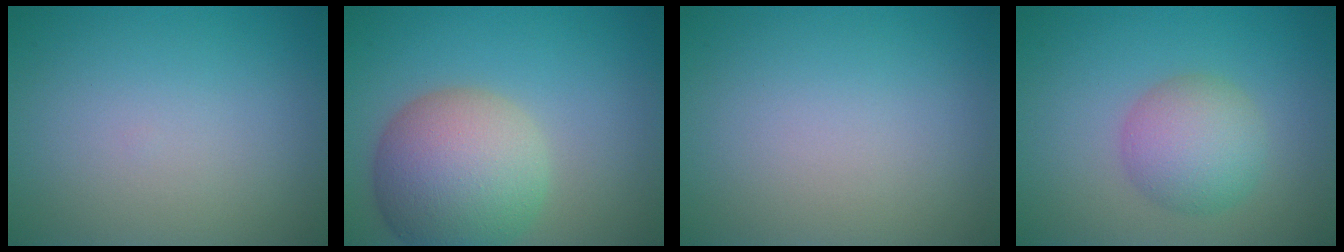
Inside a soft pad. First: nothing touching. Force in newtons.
{"total": 8.8, "press": 8.8, "slide": 0.7}
{"total": 0.0}
{"total": 4.4, "press": 4.4, "slide": 0.2}